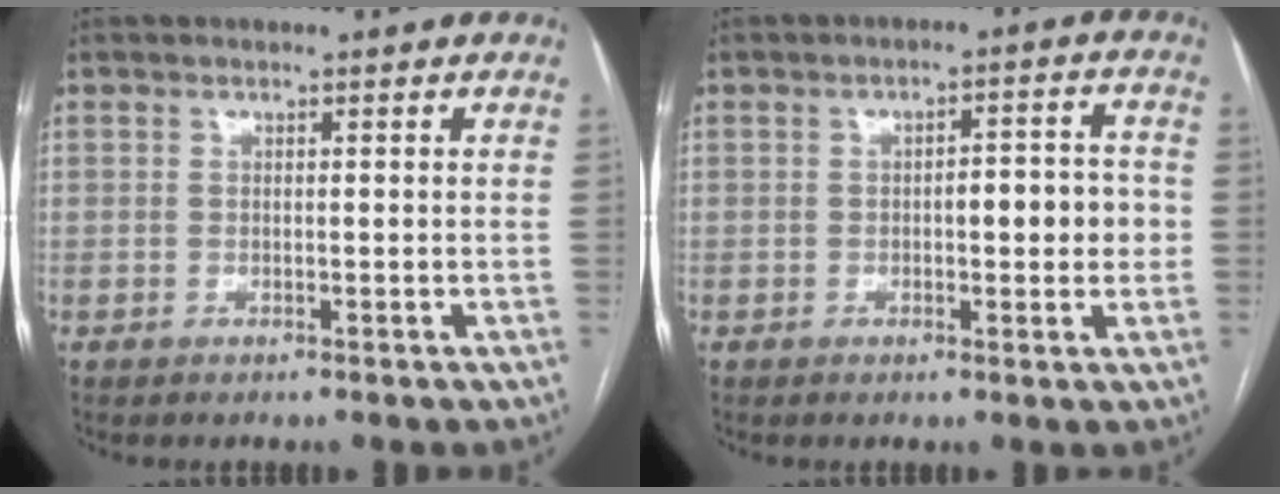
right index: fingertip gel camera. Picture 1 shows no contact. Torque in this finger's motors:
{"motor_torque": [0.59, -0.04, 0.21, 0.06]}